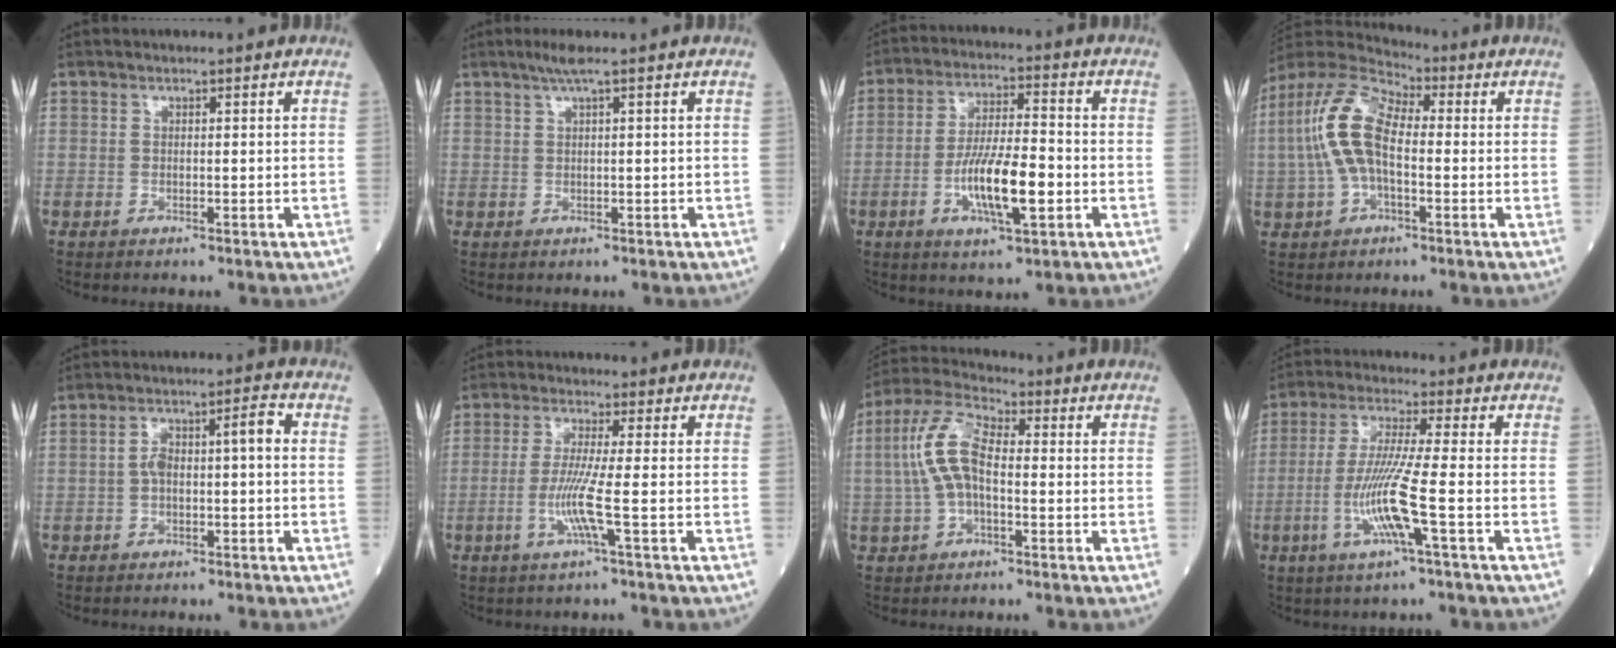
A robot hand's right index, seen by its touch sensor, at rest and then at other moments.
{"total": 2.2, "force": [1.3, -0.4, 1.7], "torque": [-0.041, 0.007, 0.028]}
{"total": 10.7, "force": [-3.0, 2.2, 10.0], "torque": [-0.188, 0.000, -0.052]}
{"total": 11.5, "force": [-0.1, 5.3, 10.3], "torque": [-0.239, 0.029, -0.008]}
{"total": 5.7, "force": [-0.1, 1.6, 5.5], "torque": [-0.106, 0.032, 0.000]}
{"total": 5.7, "force": [-1.6, -1.0, 5.3], "torque": [-0.109, -0.013, -0.038]}
{"total": 9.1, "force": [-0.2, 3.9, 8.2], "torque": [-0.193, 0.026, -0.009]}
{"total": 9.5, "force": [-2.9, -0.7, 9.1], "torque": [-0.186, -0.012, -0.061]}